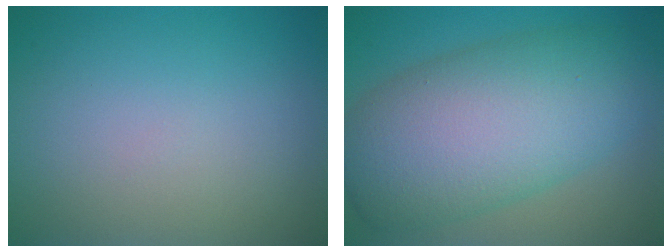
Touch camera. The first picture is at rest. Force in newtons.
{"total": 11.1, "press": 11.1, "slide": 0.3}